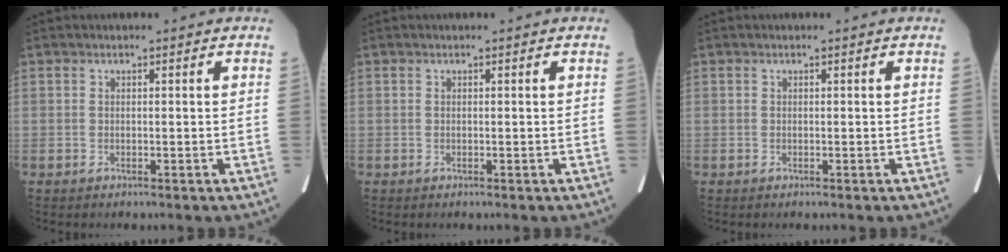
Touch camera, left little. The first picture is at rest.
{"total": 0.0}
{"total": 0.0}